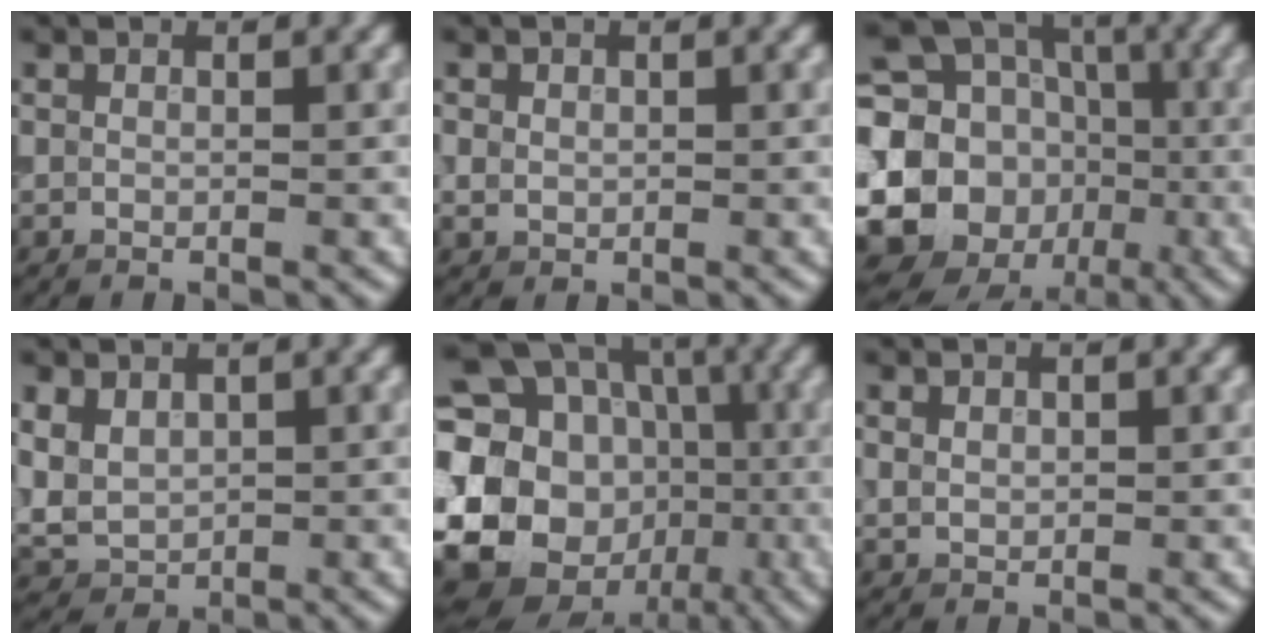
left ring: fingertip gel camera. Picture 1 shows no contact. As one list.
[{"total": 1.2, "force": [0.2, 1.1, 0.5], "torque": [-0.006, -0.002, 0.004]}, {"total": 14.8, "force": [-1.0, 13.1, 7.0], "torque": [-0.157, -0.014, -0.030]}, {"total": 3.6, "force": [1.1, 2.8, 2.0], "torque": [-0.047, -0.003, 0.025]}, {"total": 20.8, "force": [-2.6, 18.0, 10.1], "torque": [-0.216, -0.004, -0.071]}, {"total": 1.1, "force": [0.4, 0.9, 0.5], "torque": [-0.010, -0.001, 0.009]}]